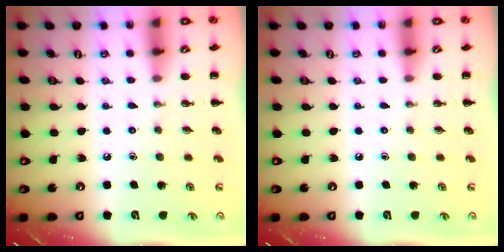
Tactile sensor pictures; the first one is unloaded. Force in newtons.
{"total": 0.0}